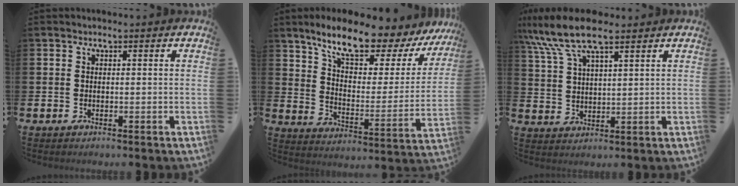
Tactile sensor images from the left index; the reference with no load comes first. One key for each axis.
{"total": 10.4, "fx": 8.7, "fy": 3.1, "fz": 4.8, "tx": -0.113, "ty": -0.062, "tz": 0.141}
{"total": 9.2, "fx": 7.1, "fy": 2.5, "fz": 5.1, "tx": -0.122, "ty": -0.012, "tz": 0.131}